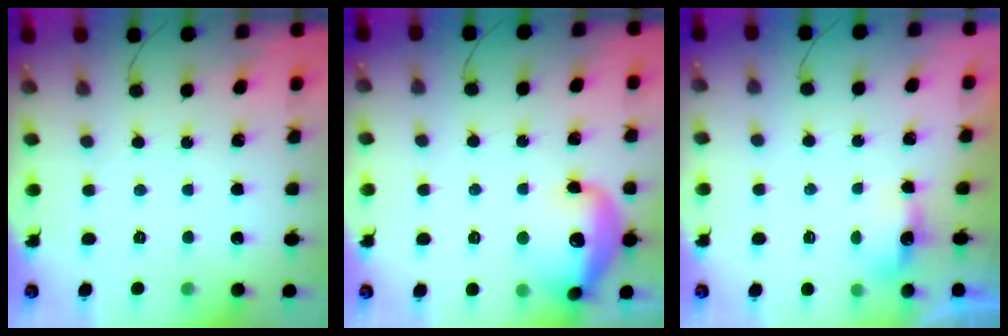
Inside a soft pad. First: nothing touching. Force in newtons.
{"total": 18.3, "press": 17.5, "slide": 5.6}
{"total": 4.1, "press": 3.9, "slide": 1.2}